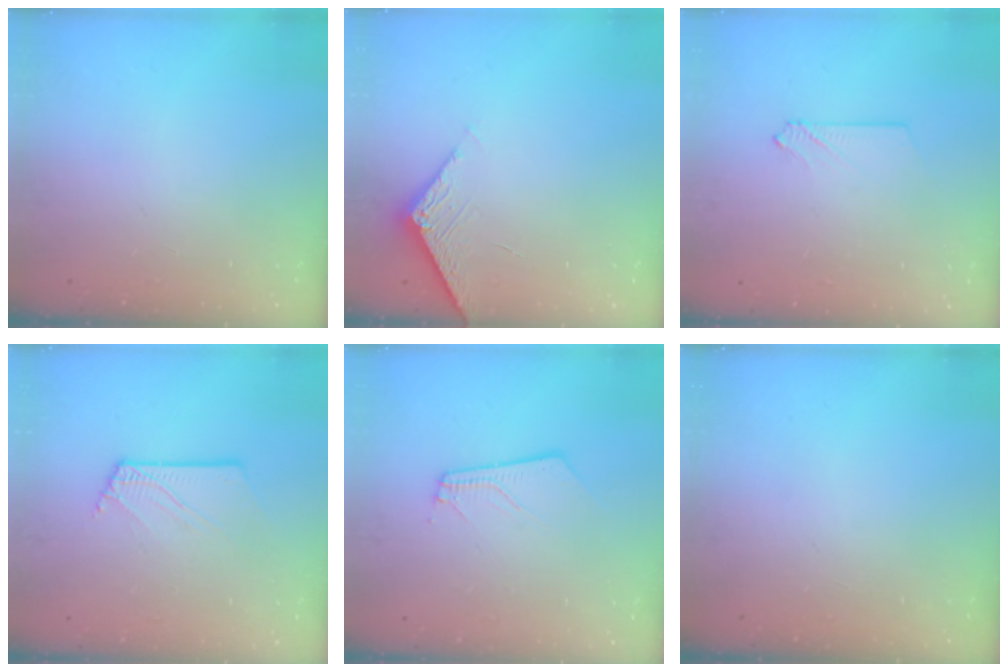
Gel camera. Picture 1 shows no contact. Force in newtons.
{"total": 3.4, "press": 3.3, "slide": 0.4}
{"total": 2.6, "press": 2.6, "slide": 0.3}
{"total": 3.2, "press": 3.2, "slide": 0.3}
{"total": 3.8, "press": 3.8, "slide": 0.3}
{"total": 0.0}